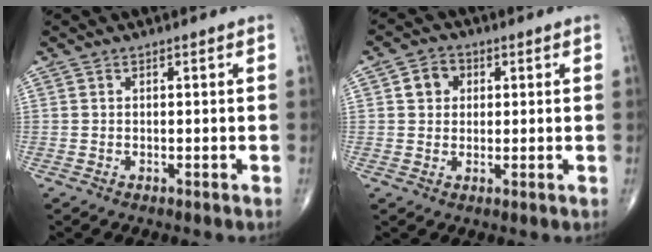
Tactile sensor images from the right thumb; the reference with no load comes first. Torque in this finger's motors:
{"motor_torque": [0.11, 1.32, 0.26, 0.20, 0.00]}